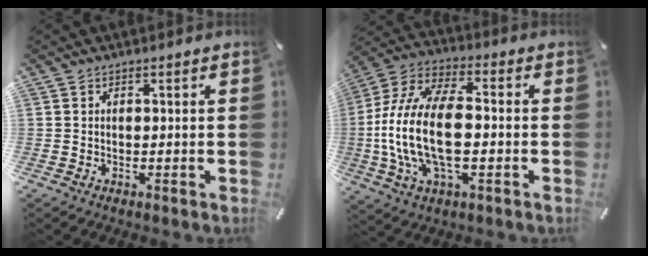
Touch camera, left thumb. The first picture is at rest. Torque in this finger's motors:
{"motor_torque": [-0.03, 2.72, 1.76, -1.01, 0.94]}